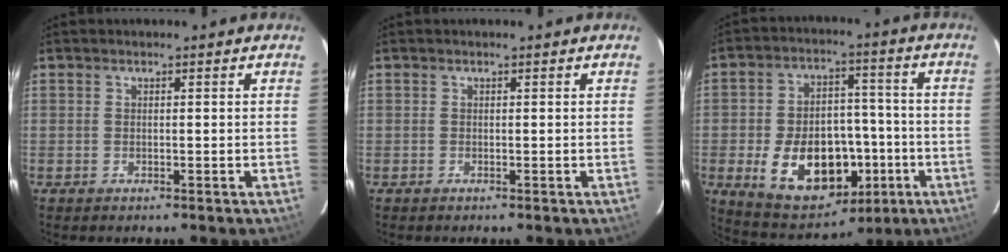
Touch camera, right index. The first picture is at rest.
{"total": 0.0}
{"total": 19.1, "force": [-5.8, 12.8, 13.0], "torque": [-0.264, 0.022, -0.064]}